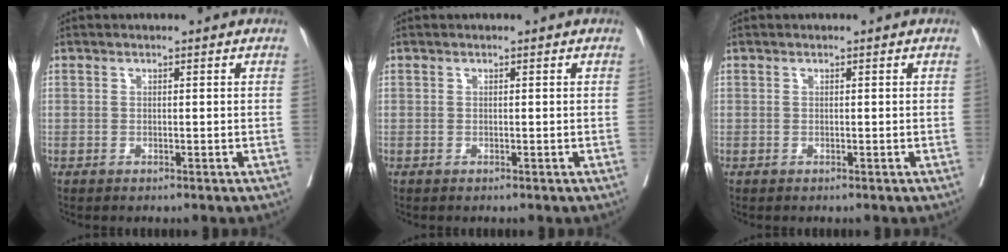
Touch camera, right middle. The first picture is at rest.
{"total": 0.0}
{"total": 0.0}